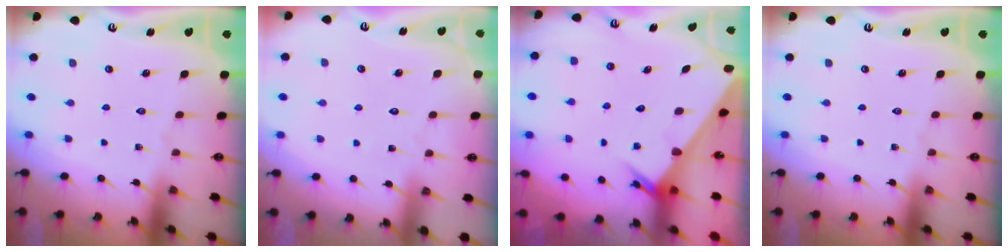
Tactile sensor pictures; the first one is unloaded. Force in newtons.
{"total": 2.8, "press": 2.8, "slide": 0.3}
{"total": 2.4, "press": 2.4, "slide": 0.1}
{"total": 0.0}